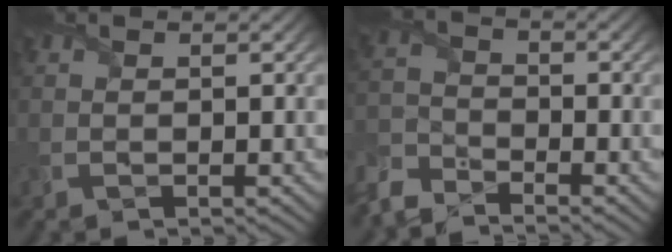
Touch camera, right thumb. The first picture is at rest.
{"total": 5.4, "force": [-4.9, 1.7, 1.5], "torque": [-0.043, -0.009, -0.119]}